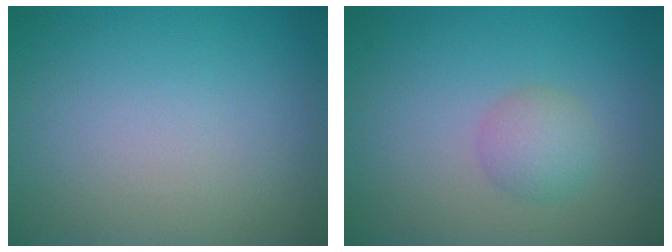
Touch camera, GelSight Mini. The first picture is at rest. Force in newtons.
{"total": 2.2, "press": 2.2, "slide": 0.1}